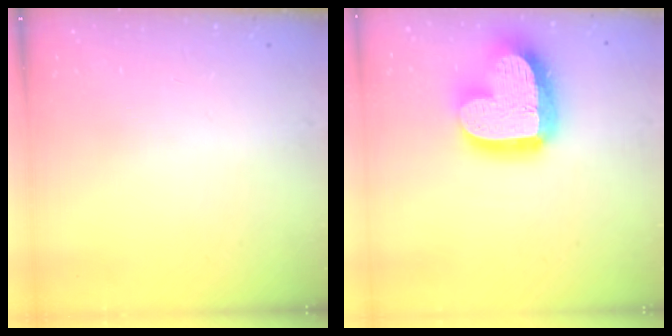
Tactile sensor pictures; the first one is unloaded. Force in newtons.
{"total": 22.4, "press": 22.4, "slide": 1.9}